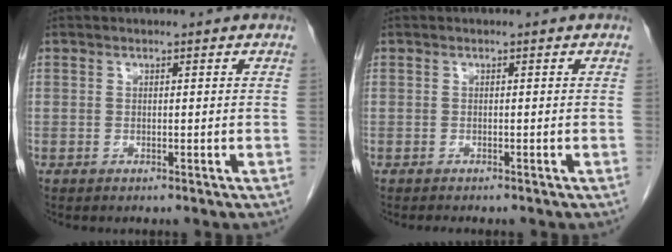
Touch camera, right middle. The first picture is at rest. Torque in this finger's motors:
{"motor_torque": [0.01, 0.00, 0.00, 0.00]}